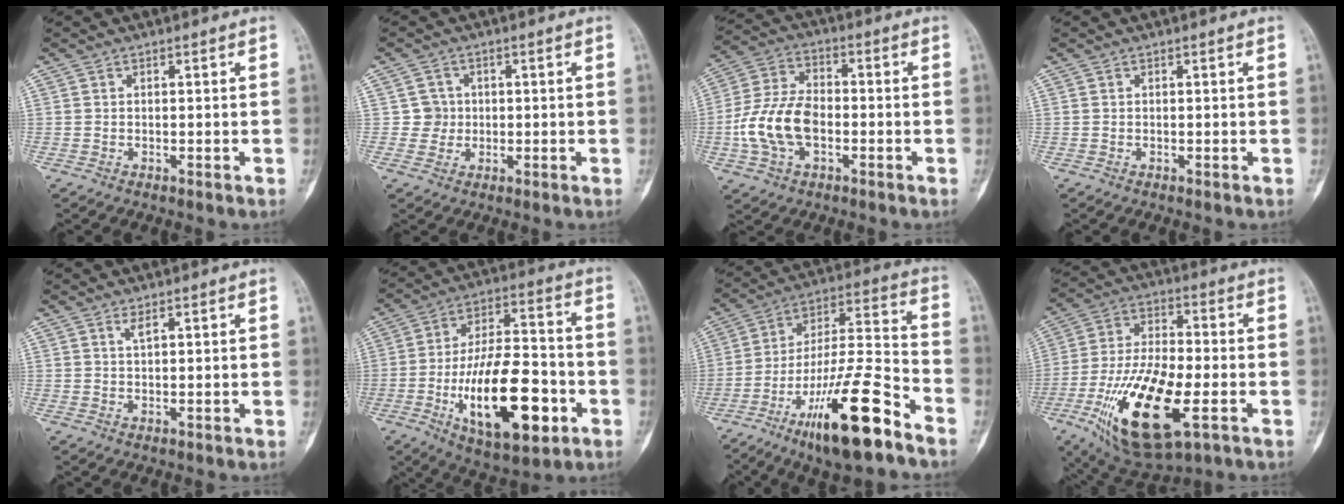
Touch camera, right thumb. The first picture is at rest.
{"total": 3.1, "force": [0.2, 3.1, -0.1], "torque": [0.025, 0.007, -0.002]}
{"total": 12.6, "force": [-2.7, 7.8, 9.5], "torque": [-0.191, 0.027, -0.054]}
{"total": 0.0}
{"total": 1.5, "force": [0.8, 0.4, 1.2], "torque": [-0.022, -0.004, 0.017]}
{"total": 22.4, "force": [-7.0, 9.7, 18.9], "torque": [-0.296, 0.028, -0.103]}
{"total": 21.4, "force": [-12.5, 4.5, 16.8], "torque": [-0.316, 0.068, -0.214]}
{"total": 21.7, "force": [-7.4, 8.7, 18.4], "torque": [-0.355, 0.009, -0.118]}